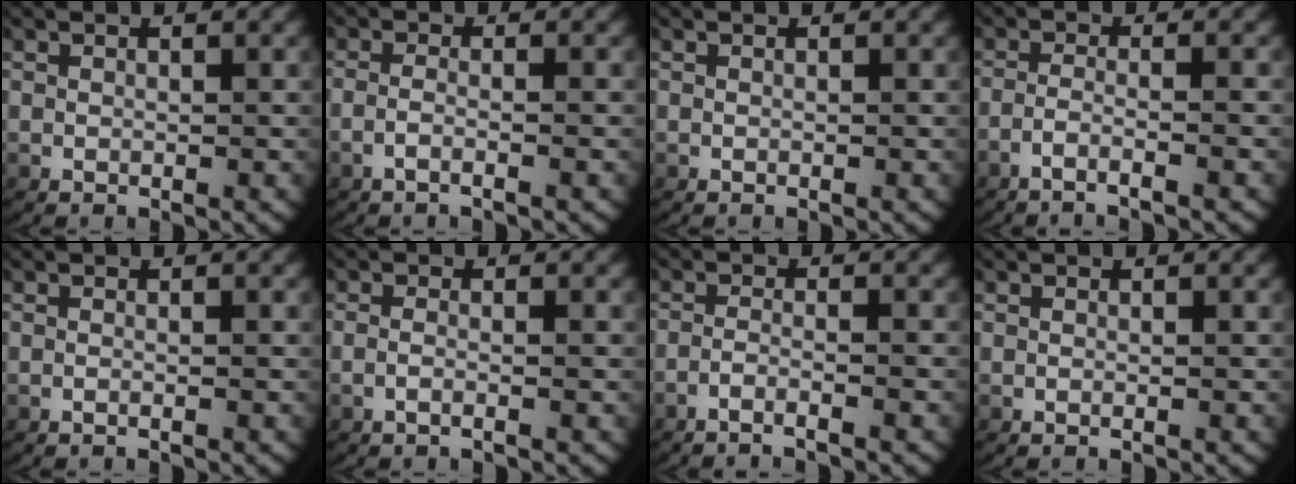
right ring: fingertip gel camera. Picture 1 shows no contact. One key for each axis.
{"total": 1.8, "fx": -0.9, "fy": 0.2, "fz": 1.5, "tx": -0.045, "ty": -0.009, "tz": -0.014}
{"total": 0.0}
{"total": 2.7, "fx": -2.0, "fy": 0.2, "fz": 1.9, "tx": -0.053, "ty": -0.011, "tz": -0.032}
{"total": 0.7, "fx": -0.6, "fy": 0.0, "fz": 0.3, "tx": -0.005, "ty": 0.001, "tz": -0.011}
{"total": 1.4, "fx": -0.7, "fy": 0.1, "fz": 1.1, "tx": -0.035, "ty": -0.009, "tz": -0.010}
{"total": 2.7, "fx": -2.2, "fy": 0.1, "fz": 1.4, "tx": -0.040, "ty": -0.010, "tz": -0.036}
{"total": 0.0}